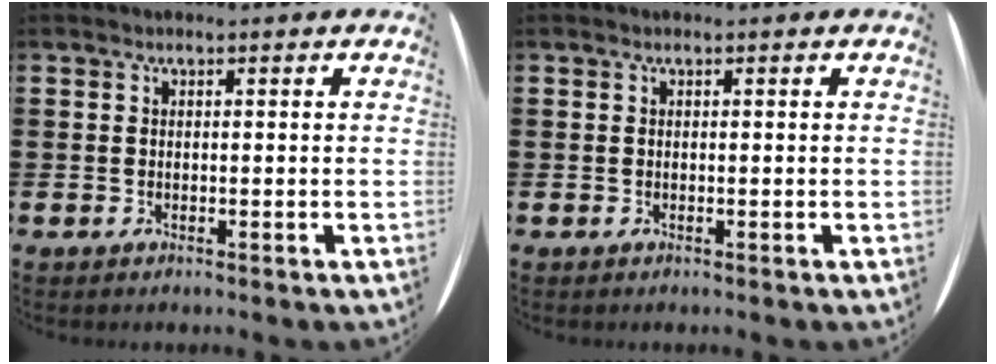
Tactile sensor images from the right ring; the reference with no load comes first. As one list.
[{"total": 0.0}]